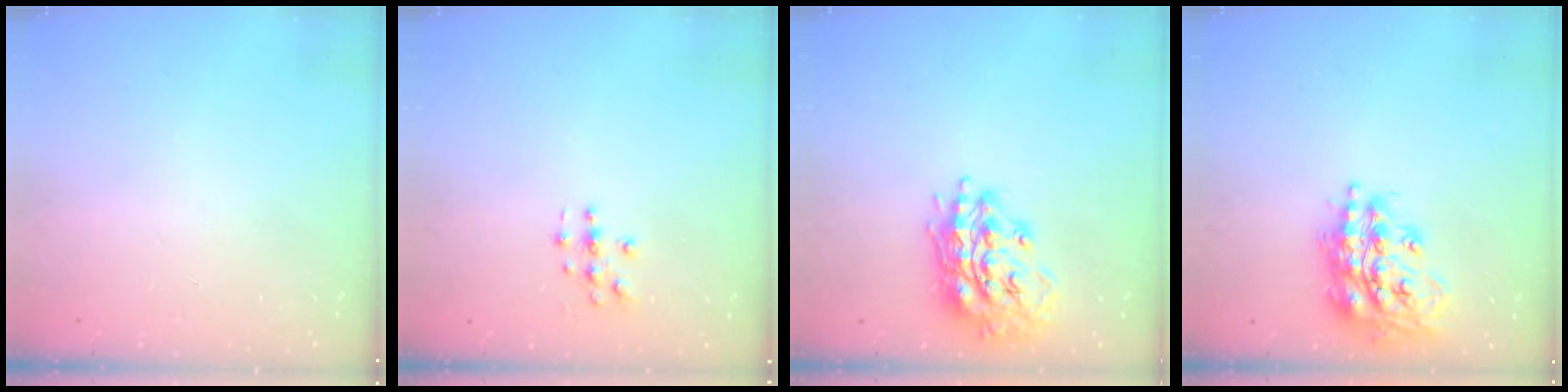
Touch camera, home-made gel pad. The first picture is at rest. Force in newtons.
{"total": 3.0, "press": 3.0, "slide": 0.1}
{"total": 16.5, "press": 16.4, "slide": 1.9}
{"total": 17.7, "press": 17.6, "slide": 1.5}